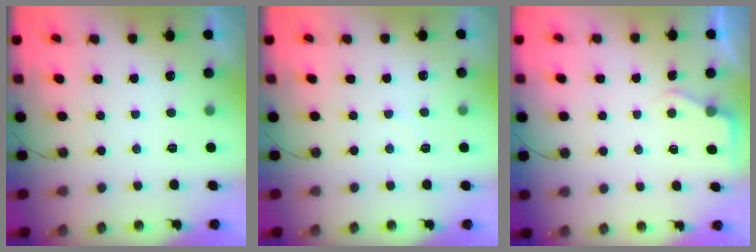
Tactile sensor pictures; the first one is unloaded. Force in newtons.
{"total": 4.1, "press": 4.1, "slide": 0.6}
{"total": 3.2, "press": 3.1, "slide": 0.5}